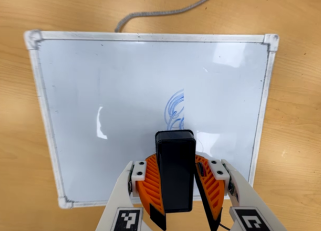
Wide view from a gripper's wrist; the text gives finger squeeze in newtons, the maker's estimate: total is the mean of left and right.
{"total": 8.9, "left": 9.6, "right": 8.2}